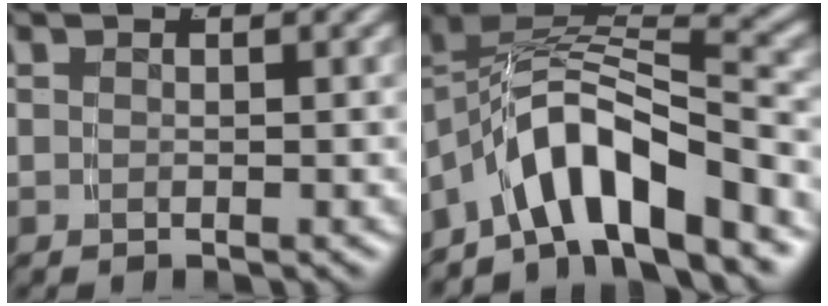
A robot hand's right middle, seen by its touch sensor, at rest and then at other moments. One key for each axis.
{"total": 9.5, "fx": -3.2, "fy": 6.0, "fz": 6.6, "tx": -0.124, "ty": -0.012, "tz": -0.047}